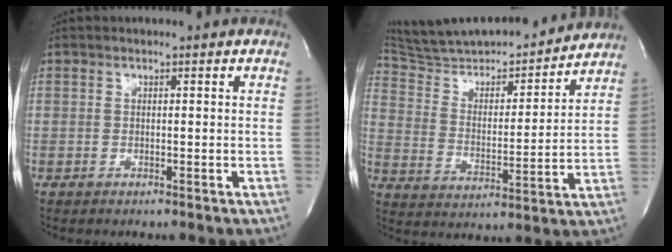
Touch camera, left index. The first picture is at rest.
{"total": 22.2, "force": [20.5, 3.5, 7.7], "torque": [-0.131, 0.005, 0.317]}